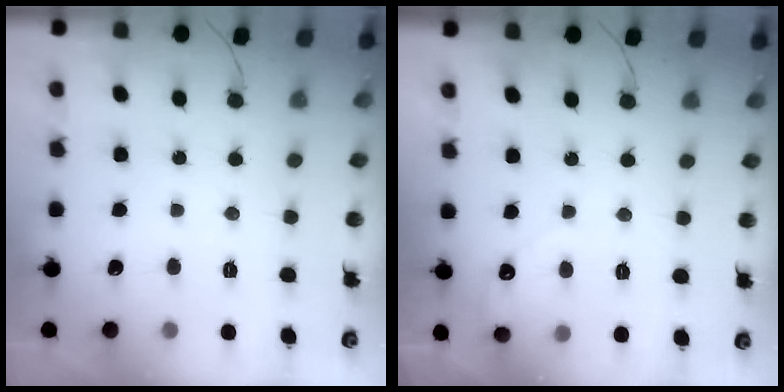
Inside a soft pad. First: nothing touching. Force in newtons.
{"total": 2.6, "press": 2.6, "slide": 0.2}